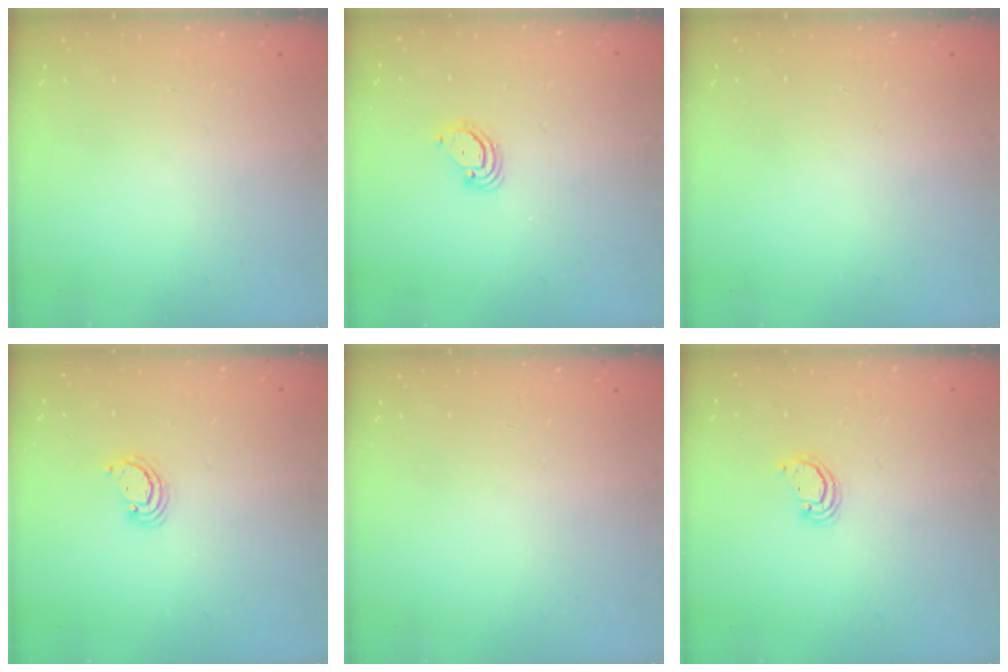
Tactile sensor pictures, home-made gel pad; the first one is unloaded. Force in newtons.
{"total": 3.1, "press": 3.1, "slide": 0.2}
{"total": 0.0}
{"total": 2.5, "press": 2.5, "slide": 0.3}
{"total": 0.0}
{"total": 2.1, "press": 2.1, "slide": 0.1}